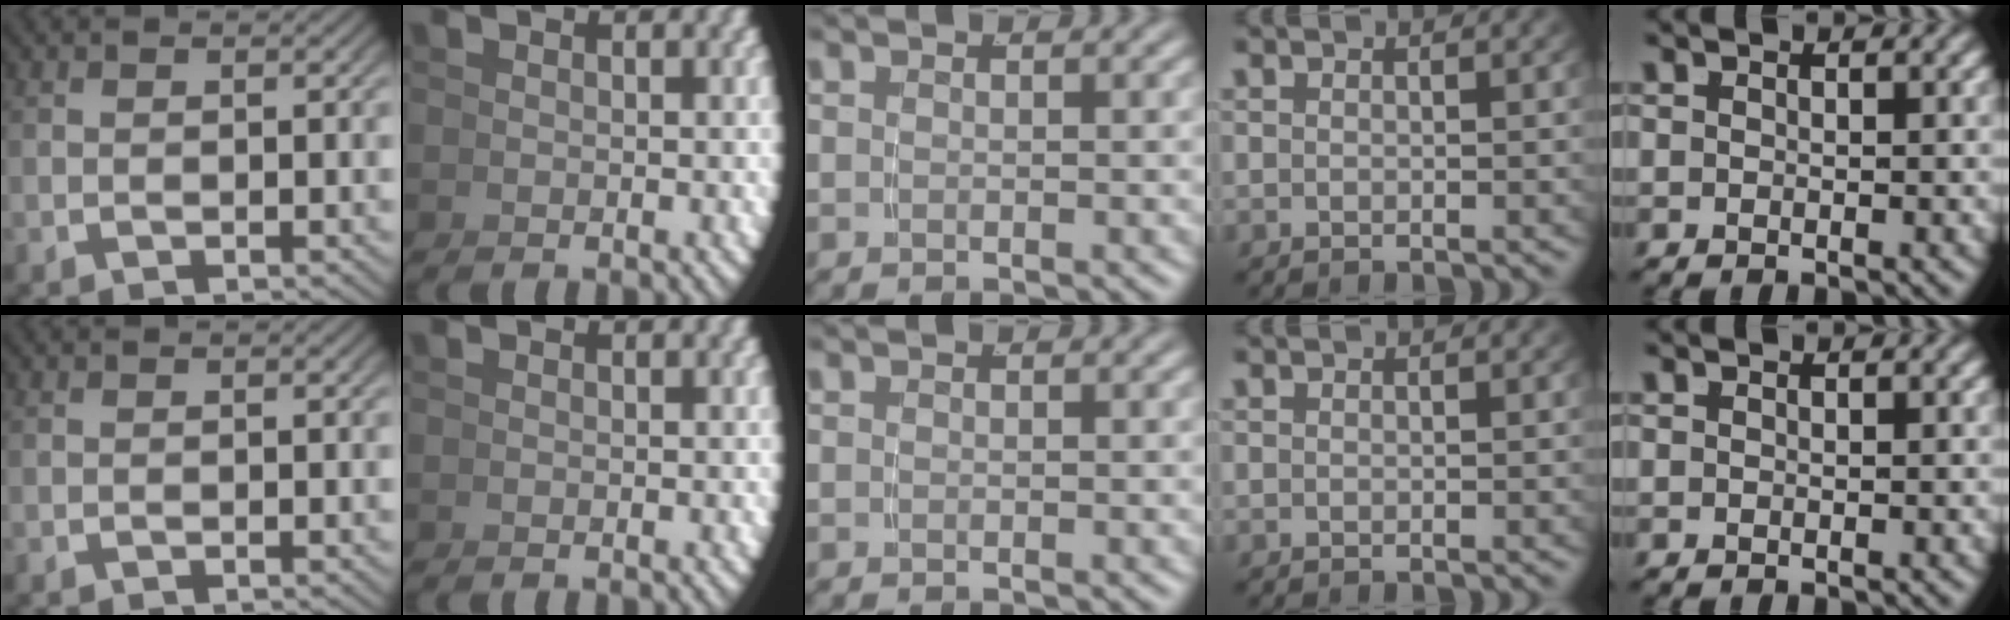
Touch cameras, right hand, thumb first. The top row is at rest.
{}